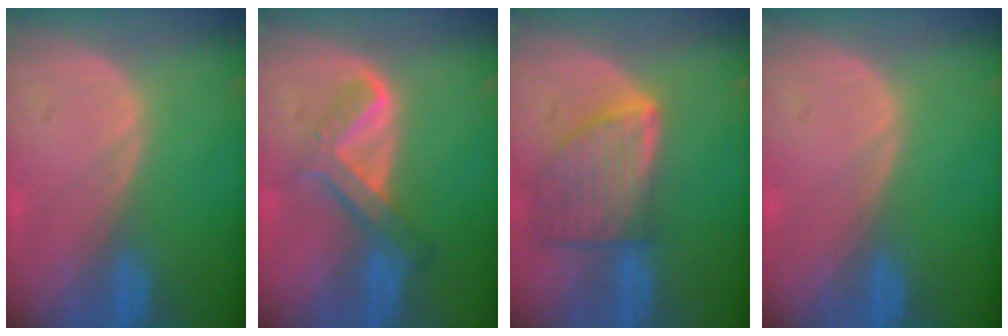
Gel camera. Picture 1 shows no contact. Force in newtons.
{"total": 6.5, "press": 5.5, "slide": 3.3}
{"total": 8.2, "press": 7.3, "slide": 3.7}
{"total": 0.0}